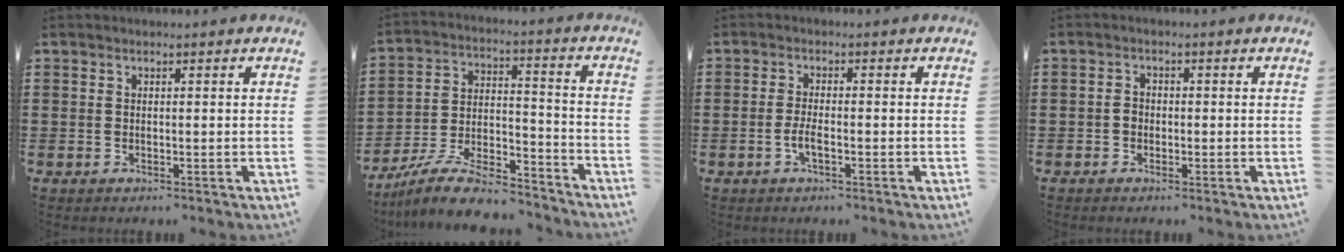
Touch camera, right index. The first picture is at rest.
{"total": 10.7, "force": [-9.3, 2.0, 4.9], "torque": [-0.091, 0.026, -0.182]}
{"total": 2.5, "force": [-1.0, 0.5, 2.2], "torque": [-0.047, -0.001, -0.020]}
{"total": 1.3, "force": [-0.5, 1.0, 0.6], "torque": [-0.015, 0.002, -0.010]}